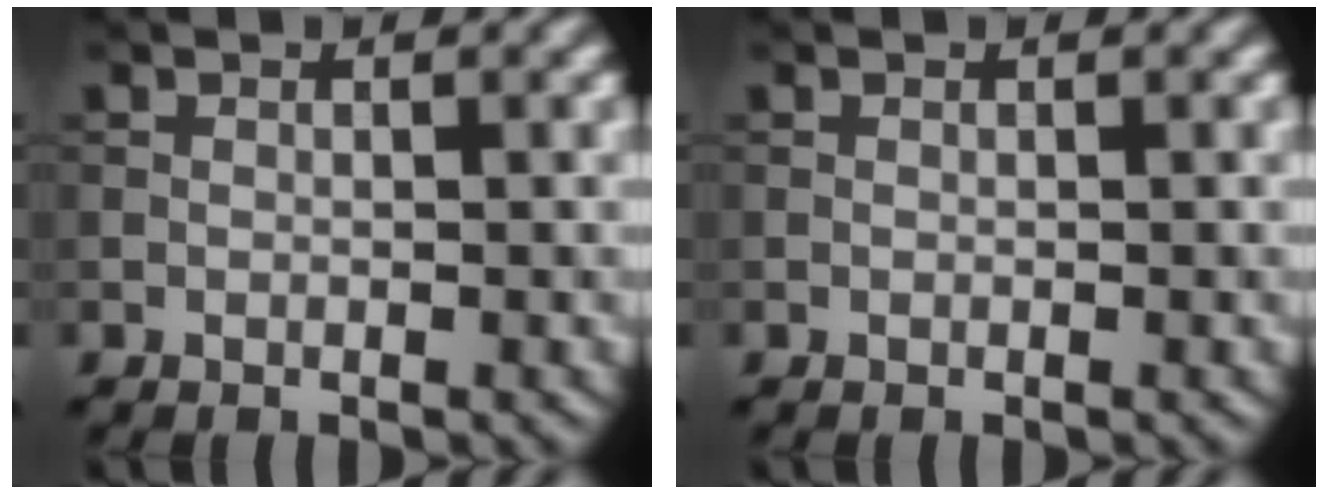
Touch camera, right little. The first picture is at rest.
{"total": 0.0}